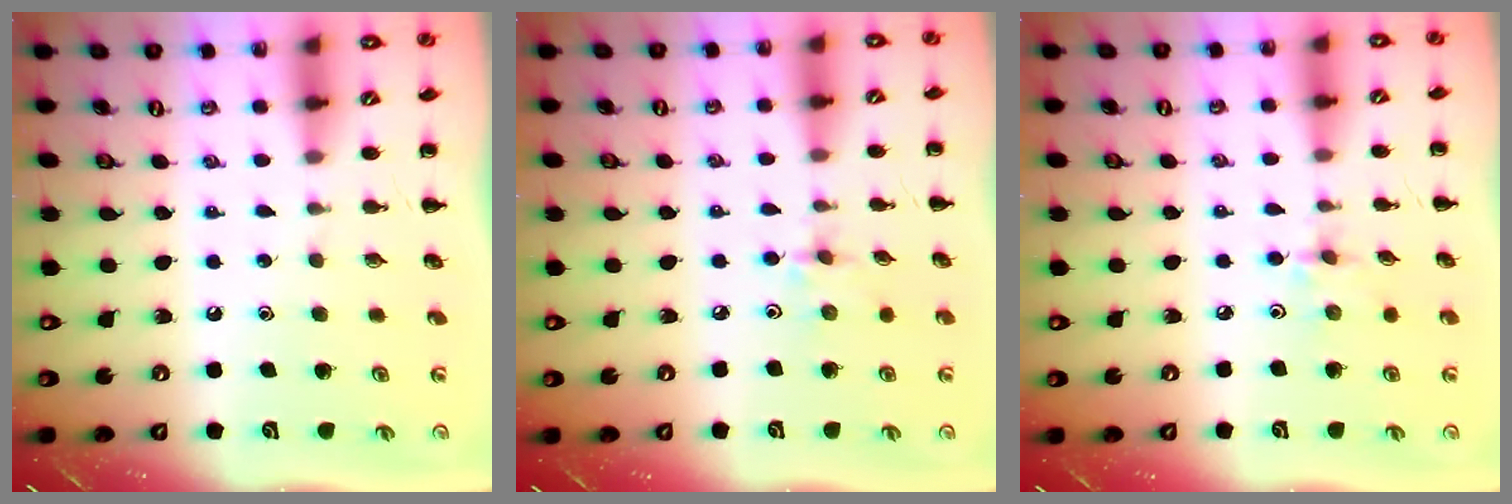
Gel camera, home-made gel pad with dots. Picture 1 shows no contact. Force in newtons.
{"total": 2.2, "press": 2.1, "slide": 0.6}
{"total": 2.2, "press": 2.1, "slide": 0.6}